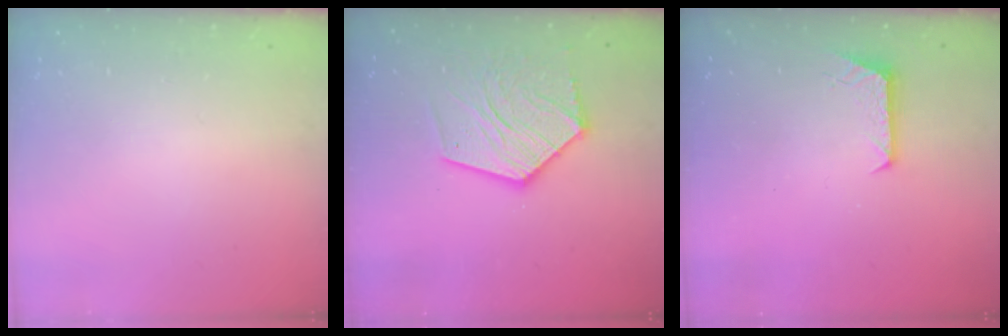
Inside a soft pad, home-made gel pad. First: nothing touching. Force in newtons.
{"total": 16.7, "press": 16.6, "slide": 1.6}
{"total": 6.0, "press": 6.0, "slide": 0.5}